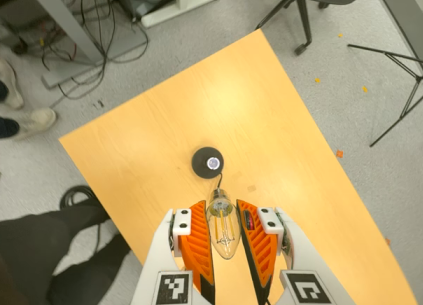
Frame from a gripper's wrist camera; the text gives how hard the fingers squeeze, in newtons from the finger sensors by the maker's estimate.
{"total": 10.9, "left": 10.4, "right": 11.3}